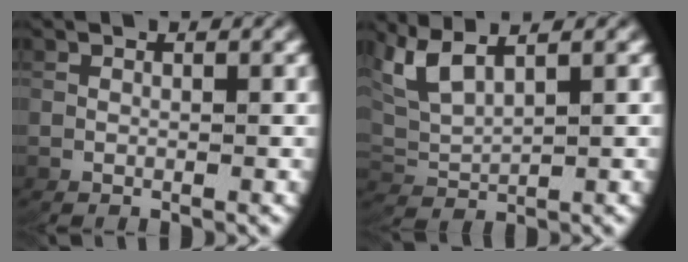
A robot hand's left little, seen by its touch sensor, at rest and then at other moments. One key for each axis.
{"total": 5.3, "fx": 2.6, "fy": 3.2, "fz": 3.3, "tx": -0.094, "ty": -0.003, "tz": 0.052}